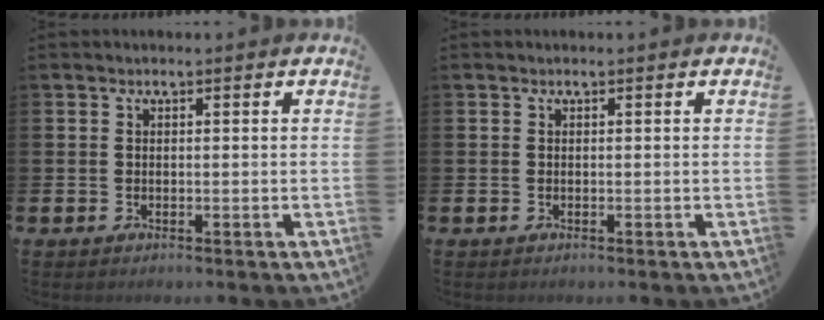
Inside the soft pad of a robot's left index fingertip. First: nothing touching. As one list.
[{"total": 0.0}]